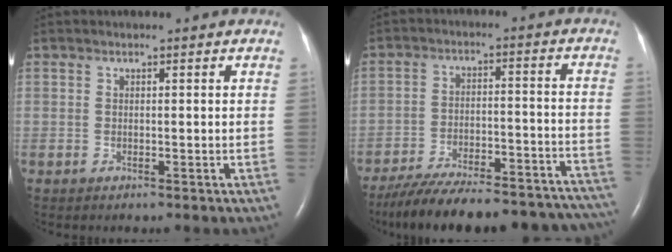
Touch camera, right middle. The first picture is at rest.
{"total": 28.3, "force": [-25.1, 6.6, 11.3], "torque": [-0.148, -0.005, -0.338]}